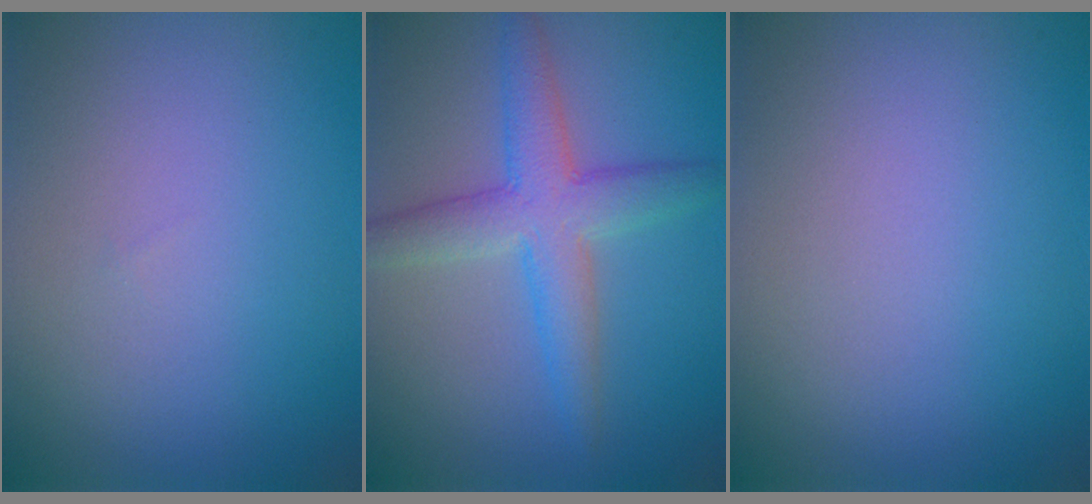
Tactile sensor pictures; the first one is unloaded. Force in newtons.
{"total": 5.1, "press": 5.1, "slide": 0.2}
{"total": 0.0}